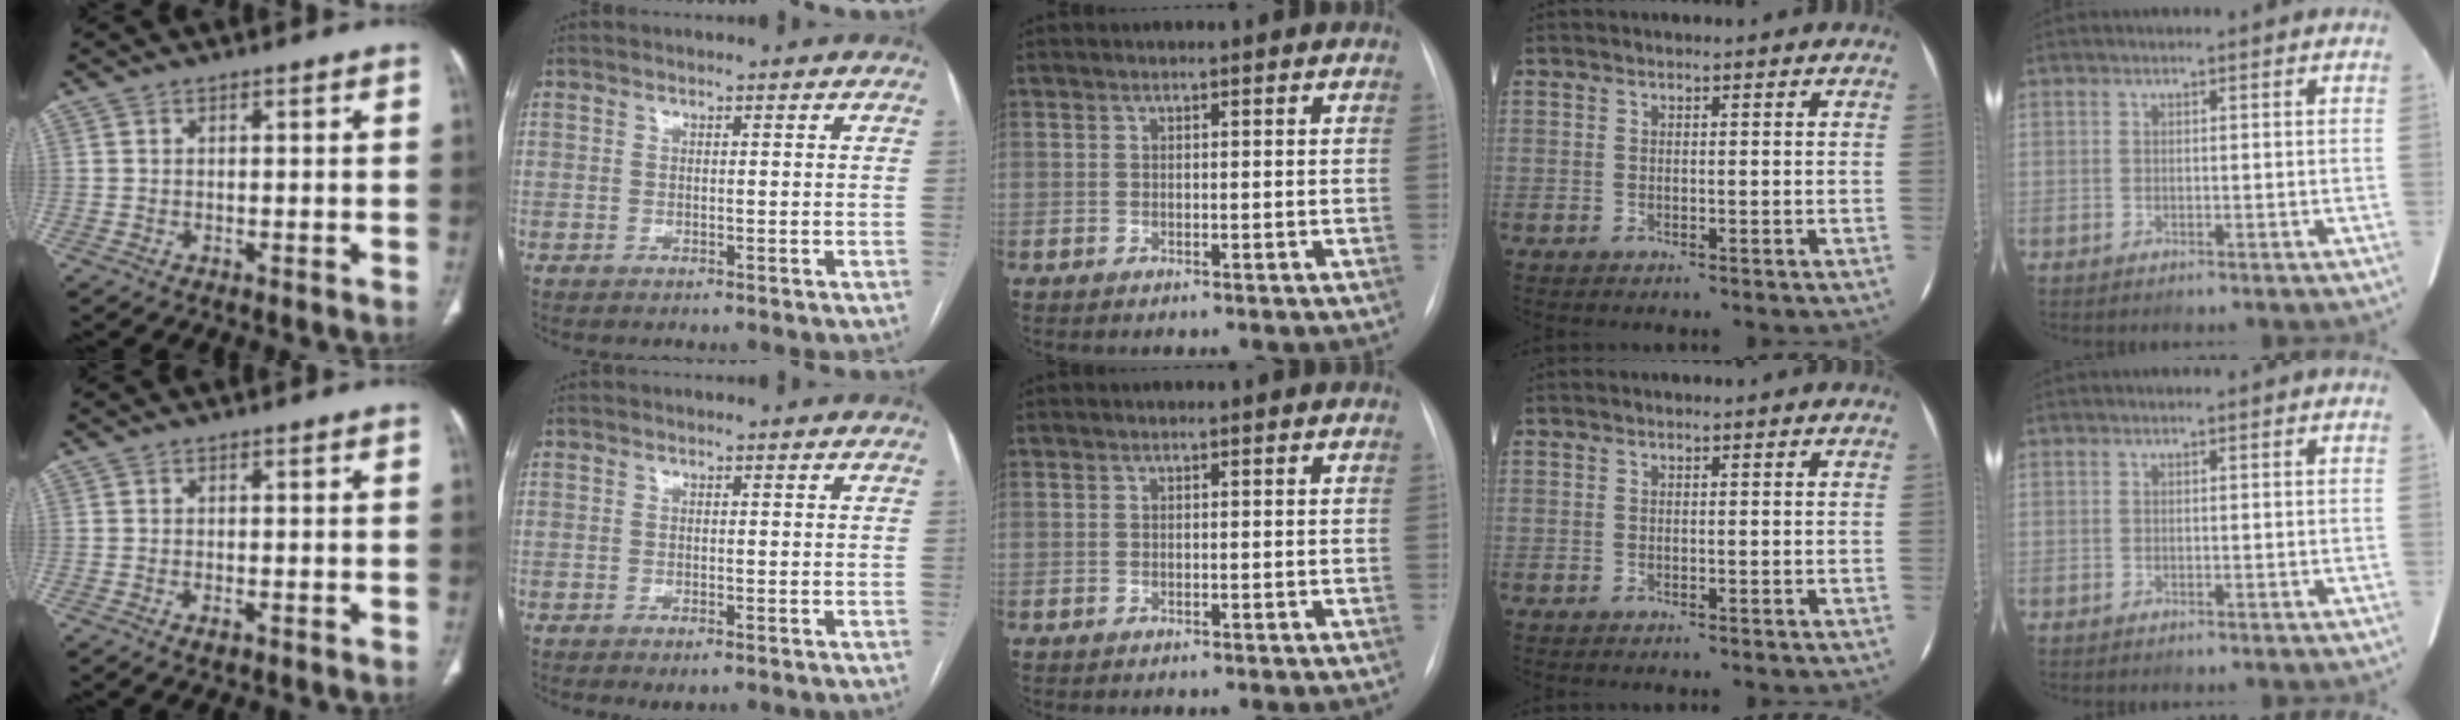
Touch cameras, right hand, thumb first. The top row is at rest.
{"thumb": {"total": 1.3, "force": [-0.7, 0.6, 1.0], "torque": [-0.018, 0.000, -0.010]}, "index": {"total": 1.3, "force": [-0.7, 0.4, 1.0], "torque": [-0.012, -0.003, -0.008]}}